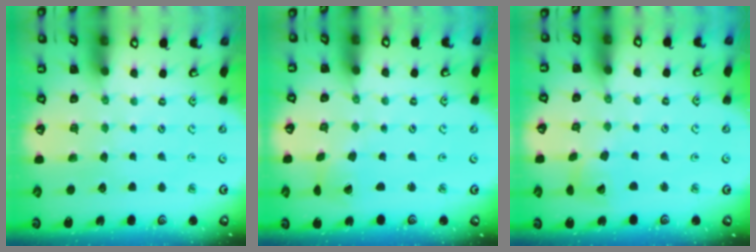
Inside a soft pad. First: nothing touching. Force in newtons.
{"total": 1.2, "press": 1.2, "slide": 0.1}
{"total": 7.1, "press": 7.0, "slide": 0.9}